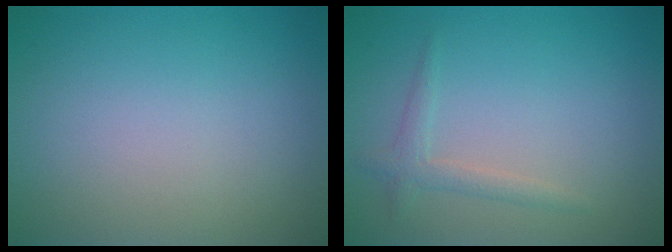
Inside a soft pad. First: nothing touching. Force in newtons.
{"total": 1.5, "press": 1.5, "slide": 0.0}